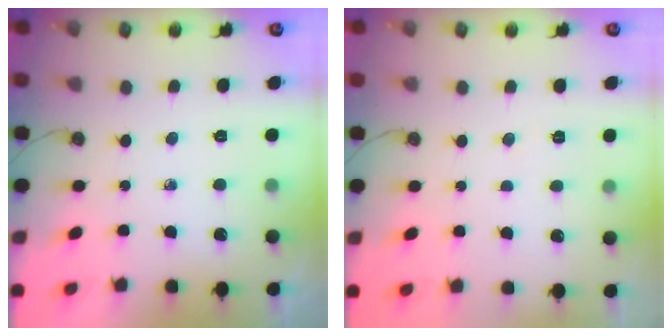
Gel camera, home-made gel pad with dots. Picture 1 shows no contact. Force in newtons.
{"total": 13.2, "press": 3.1, "slide": 12.8}